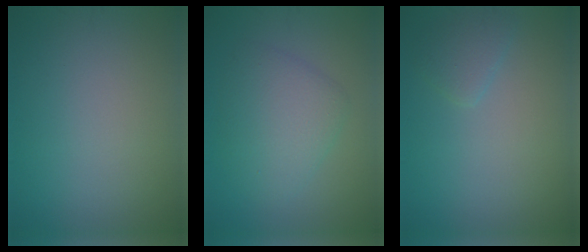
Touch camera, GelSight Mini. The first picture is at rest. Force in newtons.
{"total": 4.2, "press": 4.2, "slide": 0.2}
{"total": 1.5, "press": 1.5, "slide": 0.1}